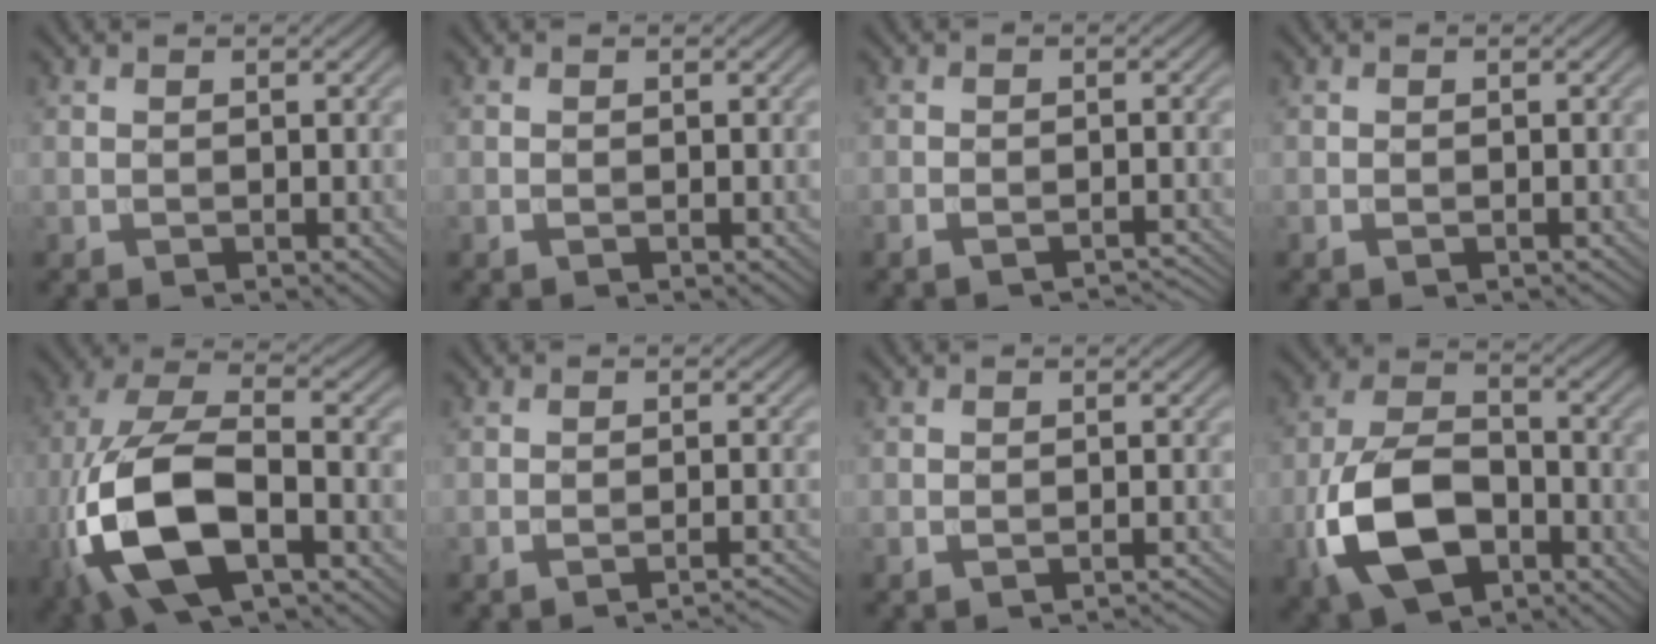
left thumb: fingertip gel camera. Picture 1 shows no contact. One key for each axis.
{"total": 0.0}
{"total": 2.9, "fx": -2.4, "fy": 0.9, "fz": 1.3, "tx": -0.021, "ty": 0.000, "tz": -0.035}
{"total": 0.8, "fx": -0.5, "fy": 0.4, "fz": 0.5, "tx": -0.009, "ty": -0.004, "tz": -0.008}
{"total": 16.0, "fx": -5.3, "fy": 7.7, "fz": 13.1, "tx": -0.314, "ty": -0.020, "tz": -0.104}
{"total": 2.8, "fx": -2.4, "fy": 0.3, "fz": 1.5, "tx": -0.016, "ty": 0.008, "tz": -0.043}
{"total": 1.7, "fx": -1.5, "fy": 0.2, "fz": 0.7, "tx": -0.004, "ty": 0.004, "tz": -0.025}
{"total": 12.6, "fx": -5.2, "fy": 7.3, "fz": 8.9, "tx": -0.206, "ty": -0.008, "tz": -0.112}